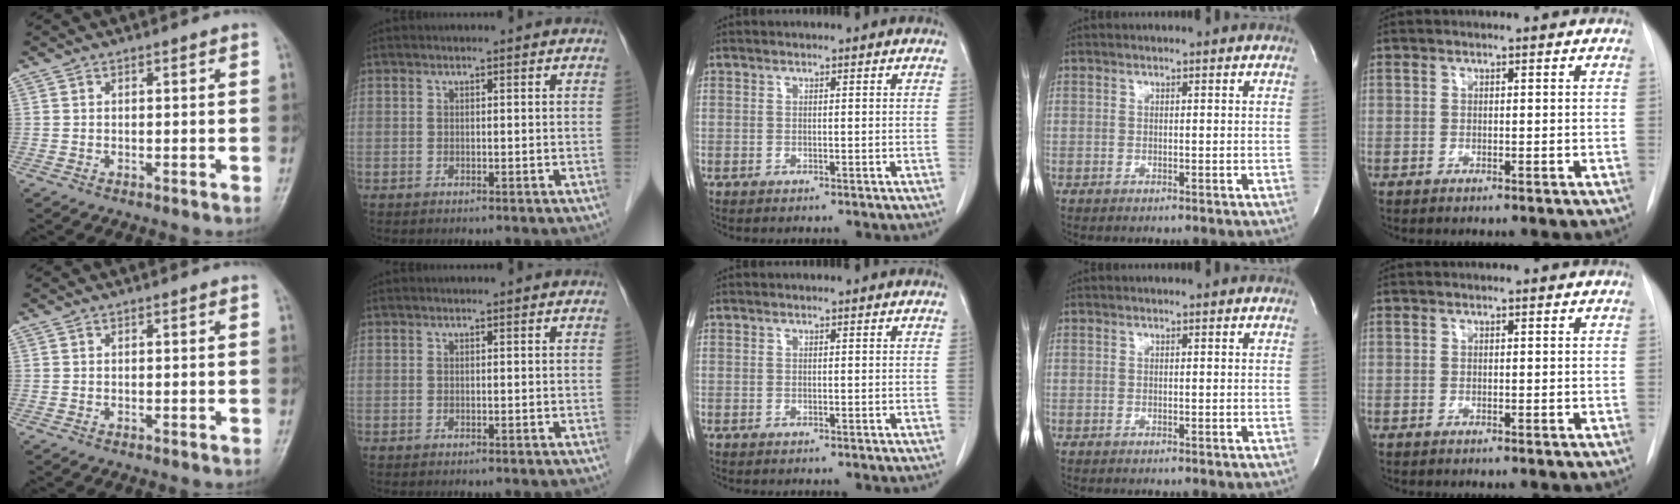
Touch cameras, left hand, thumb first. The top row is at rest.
{}